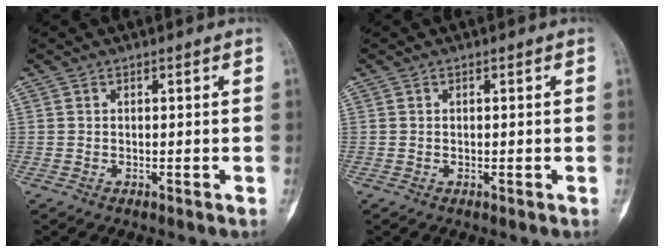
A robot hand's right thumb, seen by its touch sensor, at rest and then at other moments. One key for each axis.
{"total": 0.0}